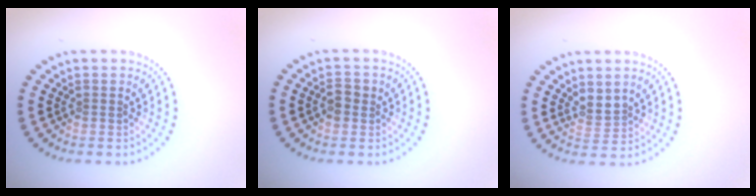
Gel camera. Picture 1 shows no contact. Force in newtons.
{"total": 1.7, "press": 1.7, "slide": 0.2}
{"total": 1.8, "press": 1.4, "slide": 1.0}